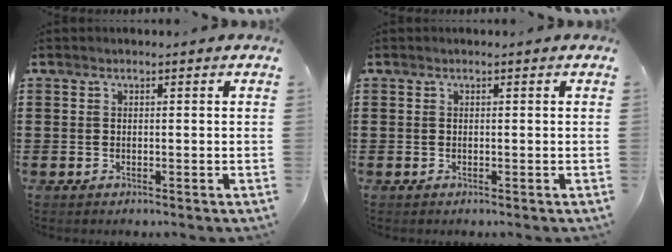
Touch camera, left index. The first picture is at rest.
{"total": 0.0}